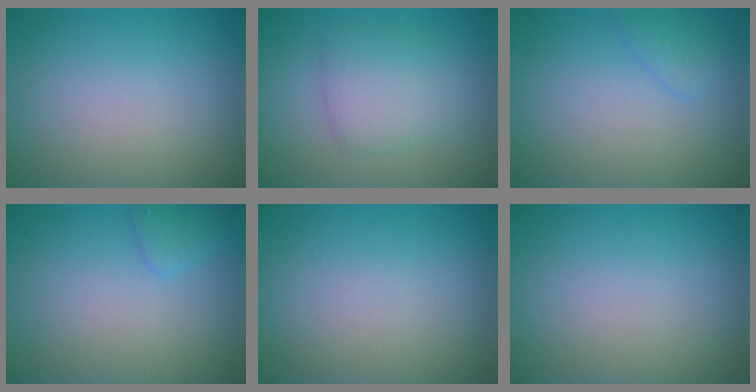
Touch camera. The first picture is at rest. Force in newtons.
{"total": 3.3, "press": 3.3, "slide": 0.1}
{"total": 1.3, "press": 1.3, "slide": 0.0}
{"total": 1.3, "press": 1.3, "slide": 0.1}
{"total": 0.0}
{"total": 0.0}